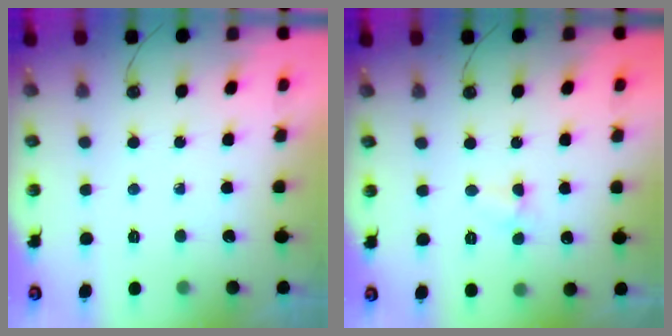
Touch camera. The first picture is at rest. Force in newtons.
{"total": 3.9, "press": 3.8, "slide": 0.6}